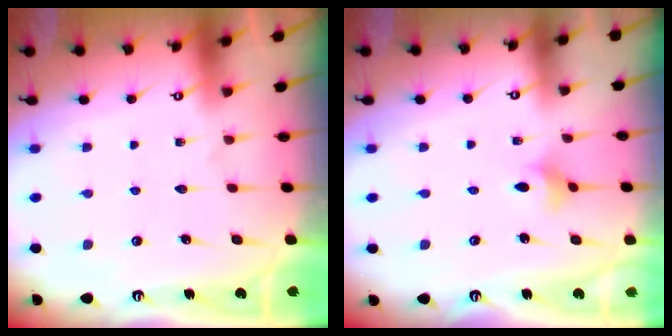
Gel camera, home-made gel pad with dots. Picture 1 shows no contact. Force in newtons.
{"total": 3.0, "press": 2.9, "slide": 0.6}